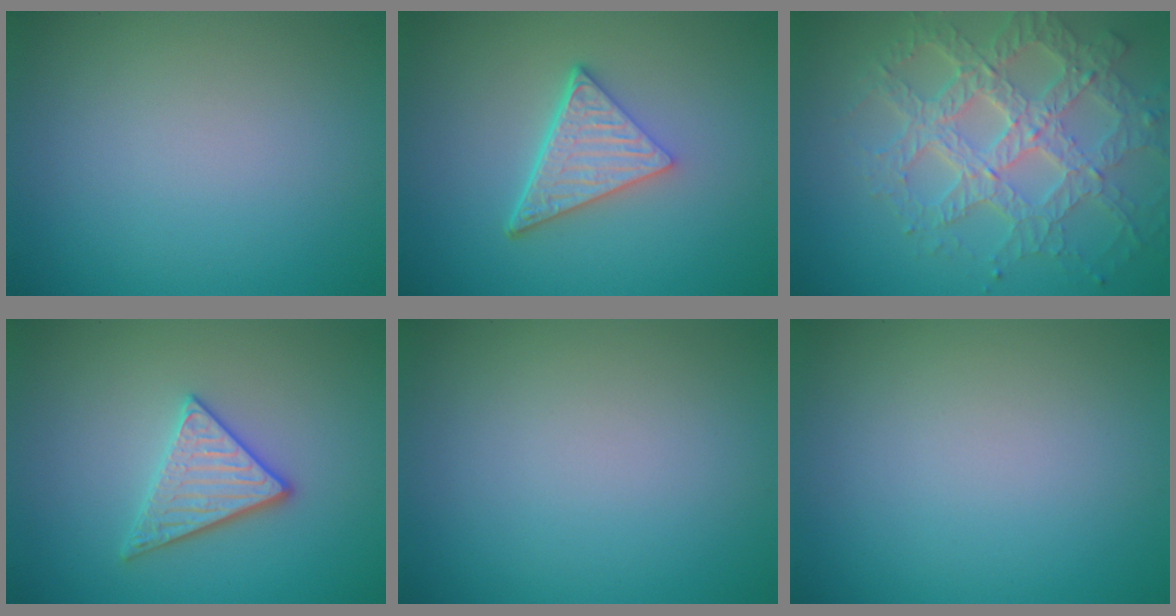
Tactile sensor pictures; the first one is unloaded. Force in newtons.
{"total": 4.9, "press": 3.5, "slide": 3.4}
{"total": 7.8, "press": 5.5, "slide": 5.5}
{"total": 3.0, "press": 2.9, "slide": 0.8}
{"total": 0.0}
{"total": 0.0}